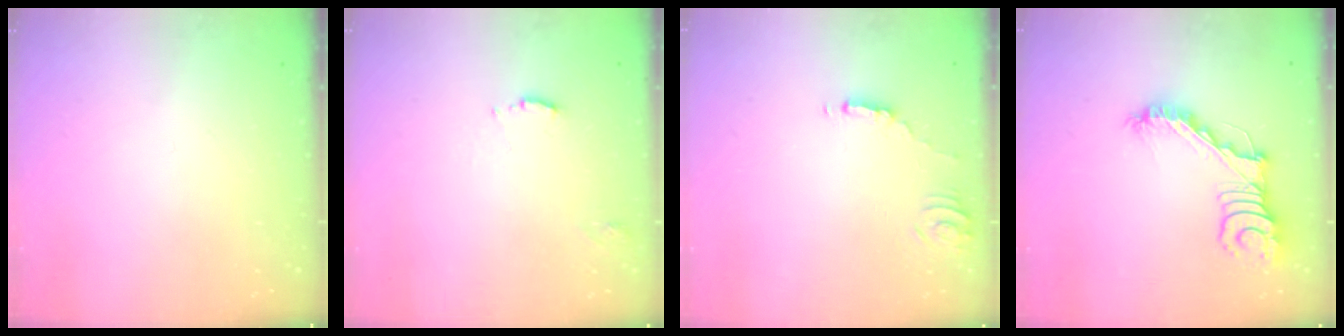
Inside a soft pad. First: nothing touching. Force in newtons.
{"total": 5.1, "press": 5.1, "slide": 0.3}
{"total": 2.5, "press": 2.5, "slide": 0.2}
{"total": 15.5, "press": 15.4, "slide": 0.4}